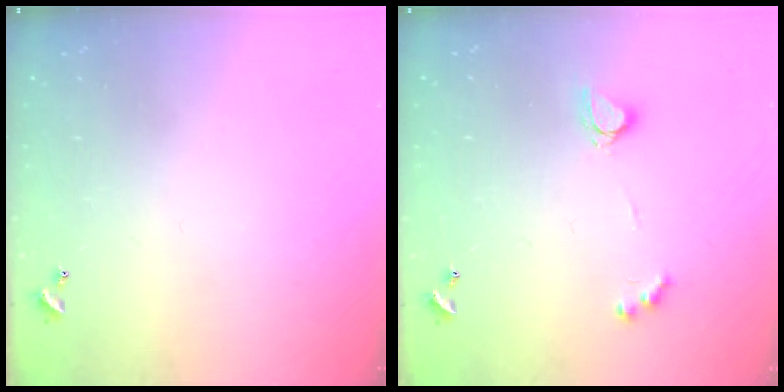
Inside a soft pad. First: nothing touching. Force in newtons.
{"total": 4.0, "press": 4.0, "slide": 0.3}